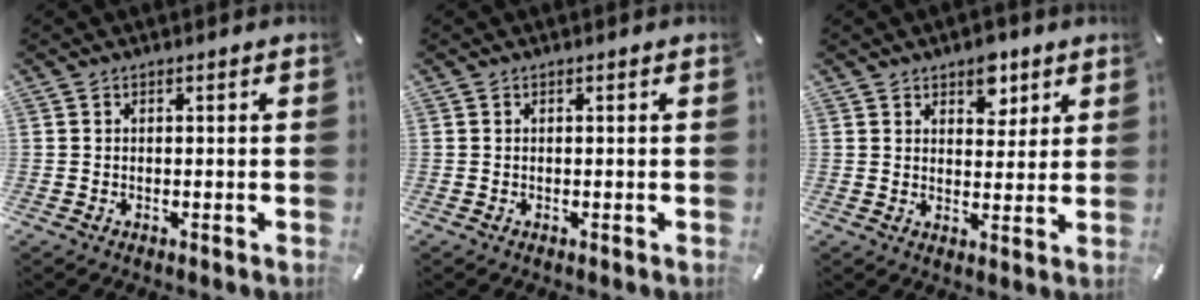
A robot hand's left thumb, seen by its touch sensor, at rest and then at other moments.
{"total": 0.0}
{"total": 6.4, "force": [4.3, 4.0, 2.6], "torque": [-0.009, -0.023, 0.067]}